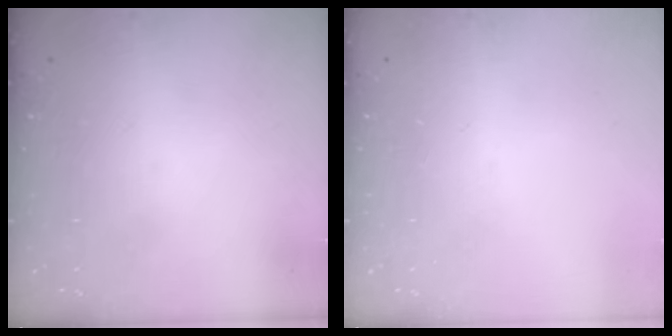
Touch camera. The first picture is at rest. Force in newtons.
{"total": 0.0}